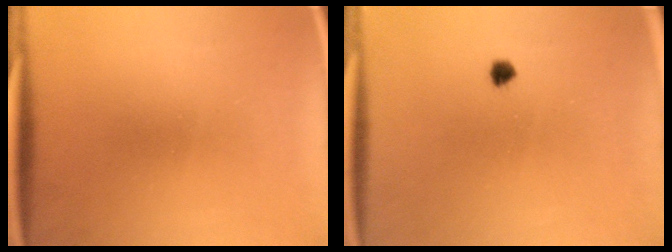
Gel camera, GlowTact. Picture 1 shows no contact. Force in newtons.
{"total": 1.3}